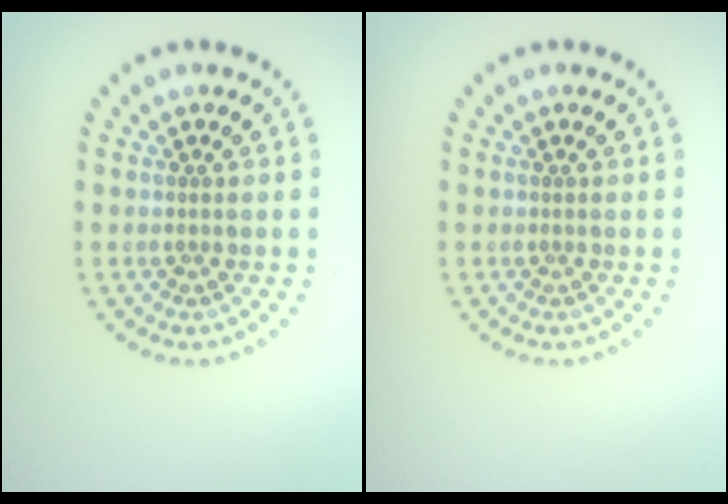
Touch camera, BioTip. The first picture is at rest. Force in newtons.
{"total": 0.0}